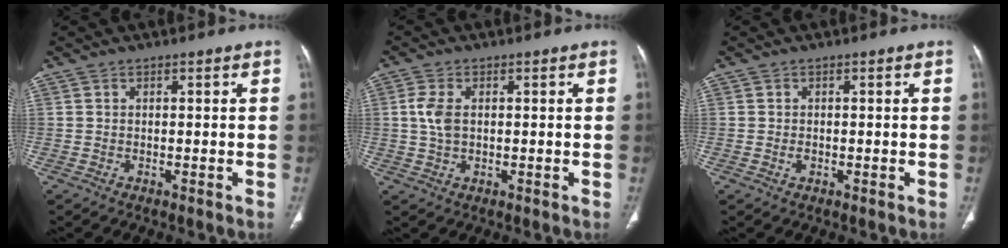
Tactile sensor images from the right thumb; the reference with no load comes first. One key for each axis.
{"total": 4.2, "fx": 0.4, "fy": 2.4, "fz": 3.4, "tx": -0.086, "ty": 0.004, "tz": 0.008}
{"total": 0.8, "fx": -0.2, "fy": 0.6, "fz": 0.5, "tx": -0.009, "ty": 0.002, "tz": -0.004}